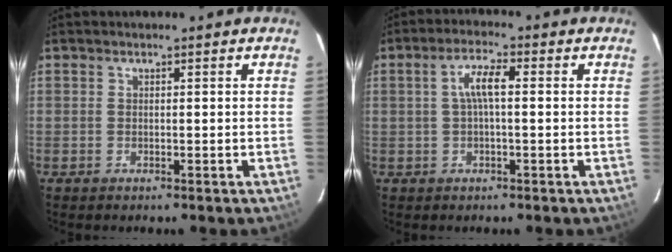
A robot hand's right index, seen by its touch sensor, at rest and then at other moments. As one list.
[{"total": 4.5, "force": [0.3, 1.0, 4.3], "torque": [-0.083, 0.011, 0.007]}]